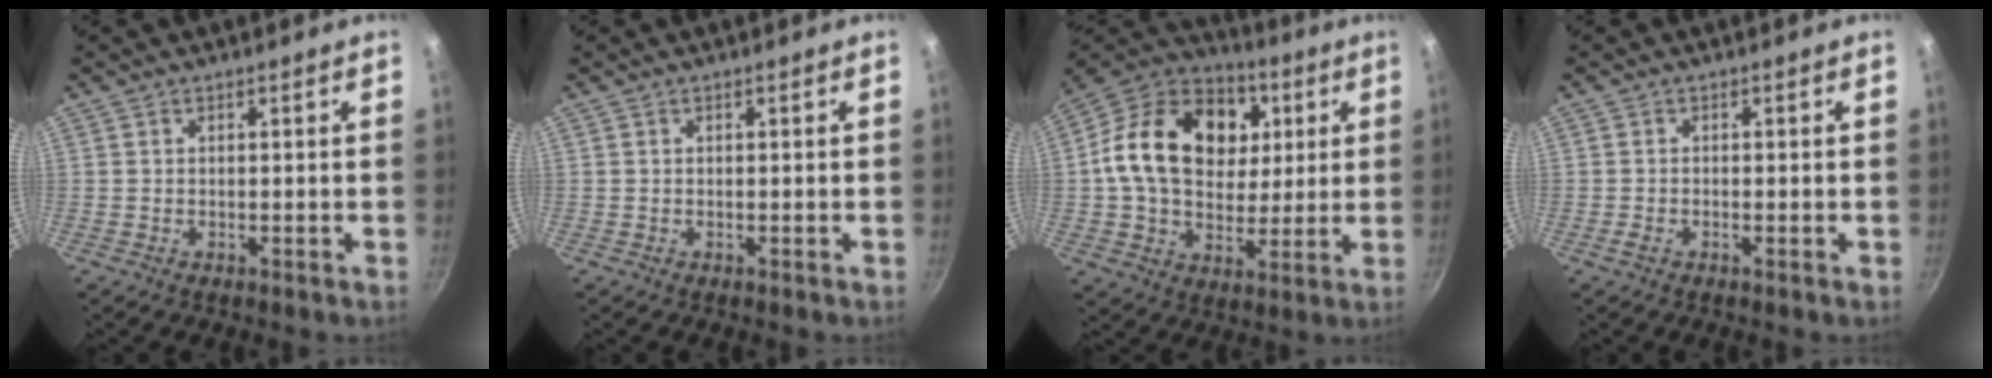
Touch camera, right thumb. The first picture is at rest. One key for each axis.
{"total": 0.0}
{"total": 22.8, "fx": 4.8, "fy": 16.9, "fz": 14.5, "tx": -0.224, "ty": 0.013, "tz": 0.071}
{"total": 0.6, "fx": -0.4, "fy": 0.1, "fz": 0.4, "tx": -0.010, "ty": 0.001, "tz": -0.011}